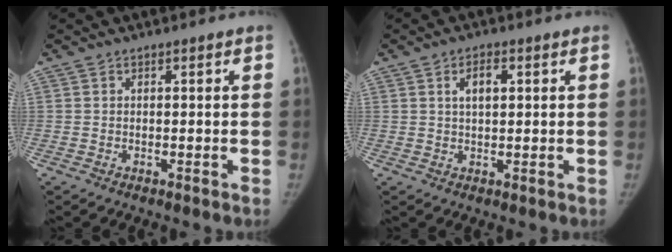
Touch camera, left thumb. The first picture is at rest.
{"total": 3.7, "force": [1.2, 1.9, 3.0], "torque": [-0.045, 0.003, 0.020]}